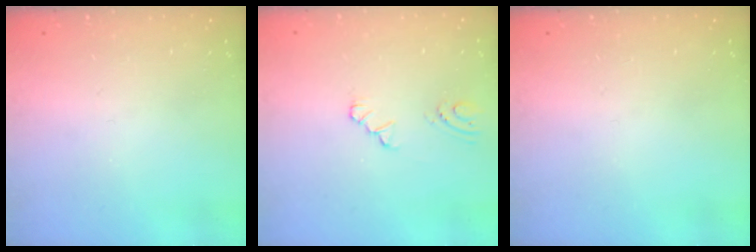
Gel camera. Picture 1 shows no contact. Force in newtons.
{"total": 2.8, "press": 2.8, "slide": 0.1}
{"total": 0.0}